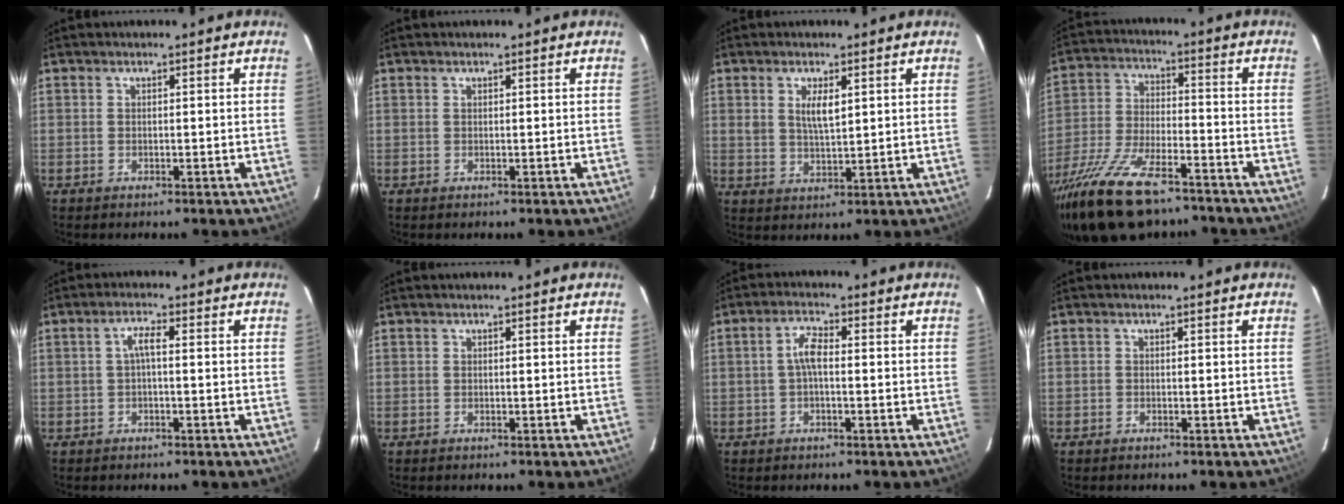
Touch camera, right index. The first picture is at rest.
{"total": 0.0}
{"total": 4.5, "force": [1.7, 1.7, 3.8], "torque": [-0.069, -0.002, 0.036]}
{"total": 20.3, "force": [-15.1, 6.9, 11.7], "torque": [-0.242, -0.043, -0.260]}
{"total": 2.5, "force": [-0.2, 0.5, 2.4], "torque": [-0.050, 0.009, -0.002]}
{"total": 0.0}
{"total": 3.5, "force": [-0.3, 1.3, 3.3], "torque": [-0.068, 0.012, -0.007]}
{"total": 0.5, "force": [-0.5, 0.3, 0.0], "torque": [-0.001, 0.001, -0.010]}